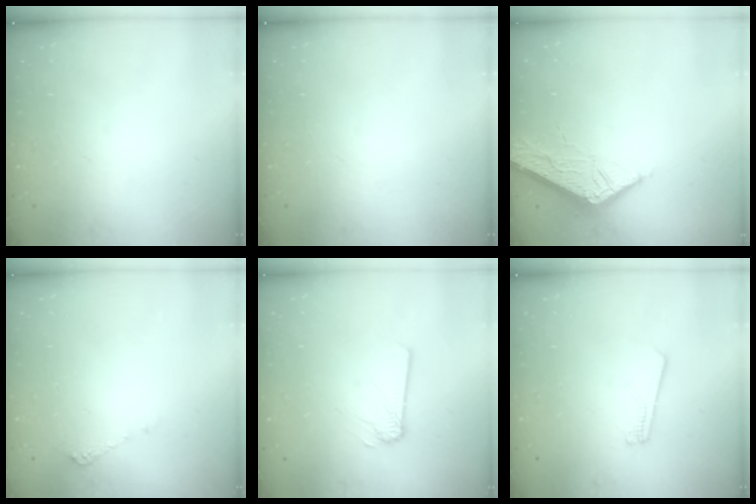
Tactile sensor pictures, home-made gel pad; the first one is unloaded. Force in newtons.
{"total": 0.0}
{"total": 5.9, "press": 5.9, "slide": 0.6}
{"total": 4.6, "press": 4.6, "slide": 0.6}
{"total": 1.9, "press": 1.9, "slide": 0.1}
{"total": 2.1, "press": 2.1, "slide": 0.3}